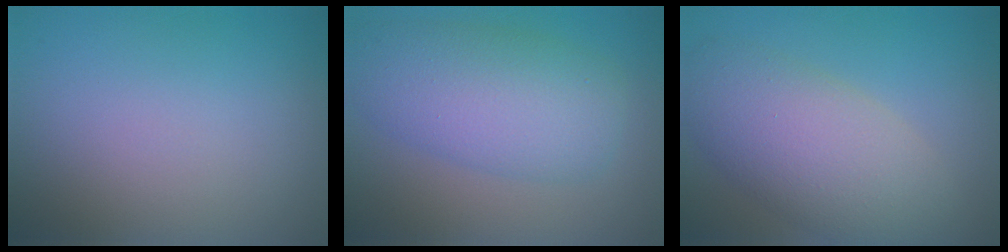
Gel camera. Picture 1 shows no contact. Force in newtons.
{"total": 7.0, "press": 7.0, "slide": 0.2}
{"total": 7.7, "press": 7.7, "slide": 0.4}